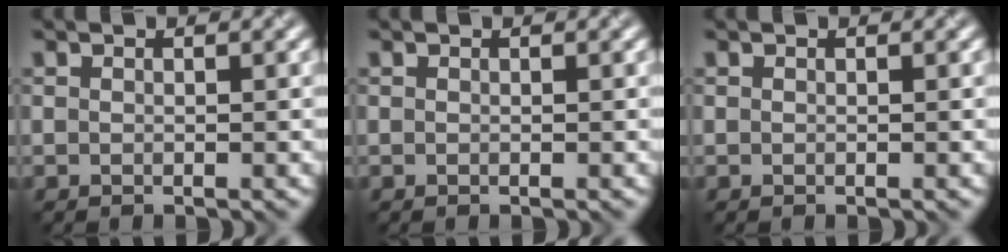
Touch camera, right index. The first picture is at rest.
{"total": 0.0}
{"total": 0.0}